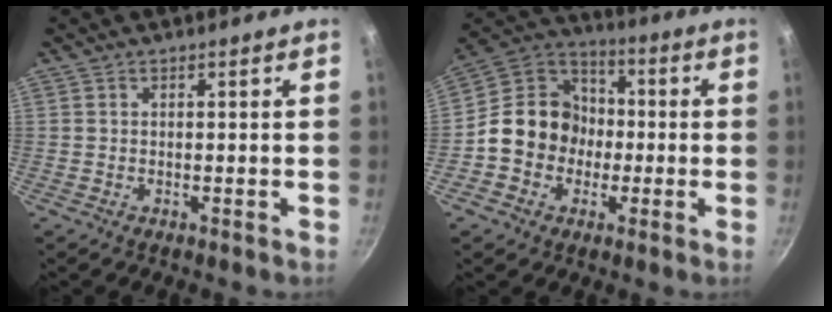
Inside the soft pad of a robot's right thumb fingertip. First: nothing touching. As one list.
[{"total": 12.3, "force": [-1.5, 10.8, 5.8], "torque": [-0.062, 0.030, -0.045]}]